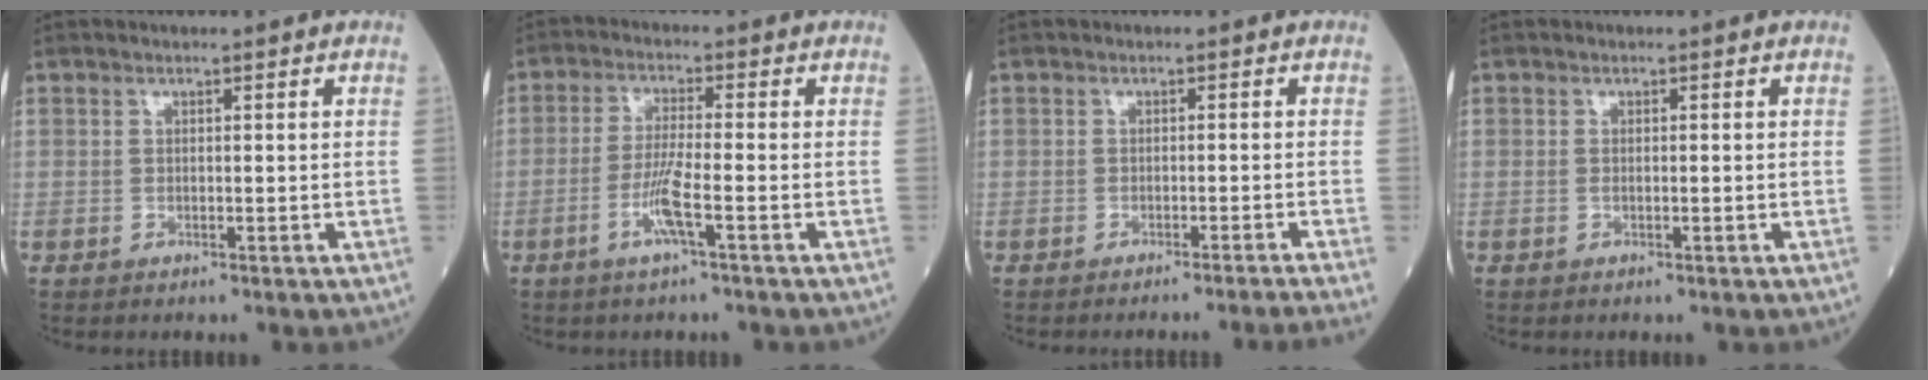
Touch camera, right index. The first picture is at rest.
{"total": 5.2, "force": [-2.2, -0.3, 4.7], "torque": [-0.096, -0.007, -0.047]}
{"total": 5.5, "force": [-4.7, -2.3, 1.8], "torque": [-0.004, -0.007, -0.057]}
{"total": 0.6, "force": [-0.2, 0.1, 0.6], "torque": [-0.015, 0.000, -0.001]}